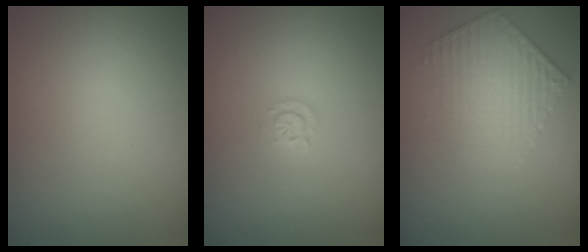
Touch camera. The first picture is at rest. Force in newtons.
{"total": 1.1, "press": 1.1, "slide": 0.2}
{"total": 3.3, "press": 3.1, "slide": 1.4}